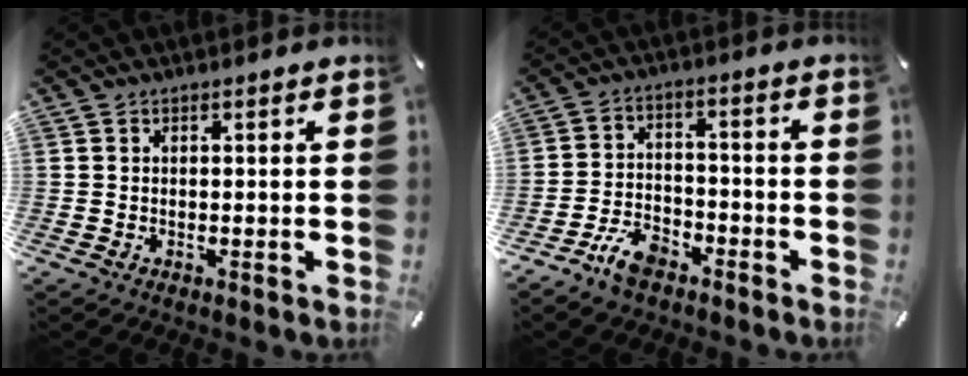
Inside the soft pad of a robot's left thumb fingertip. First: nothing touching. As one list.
[{"total": 7.7, "force": [-5.5, 3.9, 3.6], "torque": [-0.076, 0.028, -0.106]}]